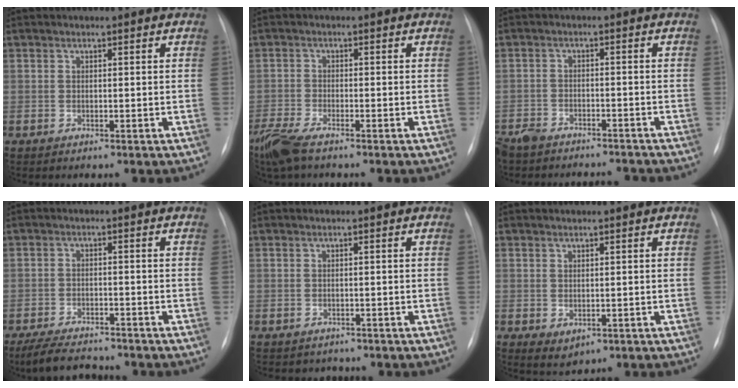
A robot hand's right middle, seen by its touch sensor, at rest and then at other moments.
{"total": 6.2, "force": [-4.8, 1.1, 3.8], "torque": [-0.088, -0.019, -0.094]}
{"total": 10.7, "force": [-9.6, 3.5, 3.1], "torque": [-0.064, 0.002, -0.135]}
{"total": 8.1, "force": [-7.2, 2.0, 3.1], "torque": [-0.057, -0.016, -0.115]}
{"total": 1.6, "force": [-1.3, 1.0, -0.2], "torque": [-0.004, 0.005, -0.016]}
{"total": 2.4, "force": [-0.4, 1.6, 1.7], "torque": [-0.026, -0.006, 0.008]}